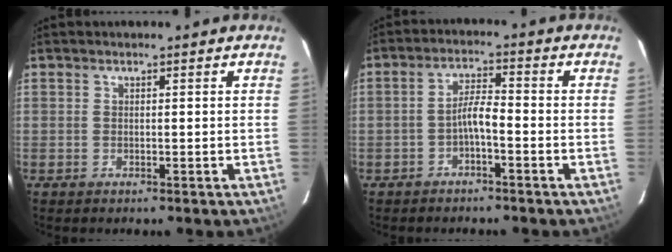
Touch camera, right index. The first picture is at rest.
{"total": 3.6, "force": [-2.0, 0.6, 2.9], "torque": [-0.061, 0.012, -0.036]}